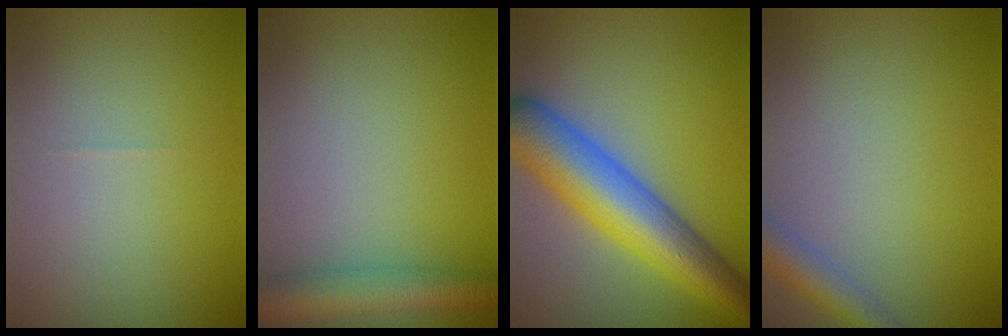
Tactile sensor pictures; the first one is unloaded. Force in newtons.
{"total": 4.4, "press": 4.4, "slide": 0.1}
{"total": 9.0, "press": 9.0, "slide": 0.1}
{"total": 2.8, "press": 2.8, "slide": 0.1}